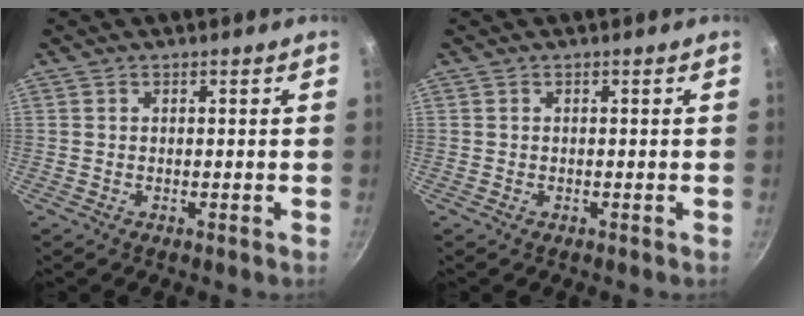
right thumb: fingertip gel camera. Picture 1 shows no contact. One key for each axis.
{"total": 0.0}